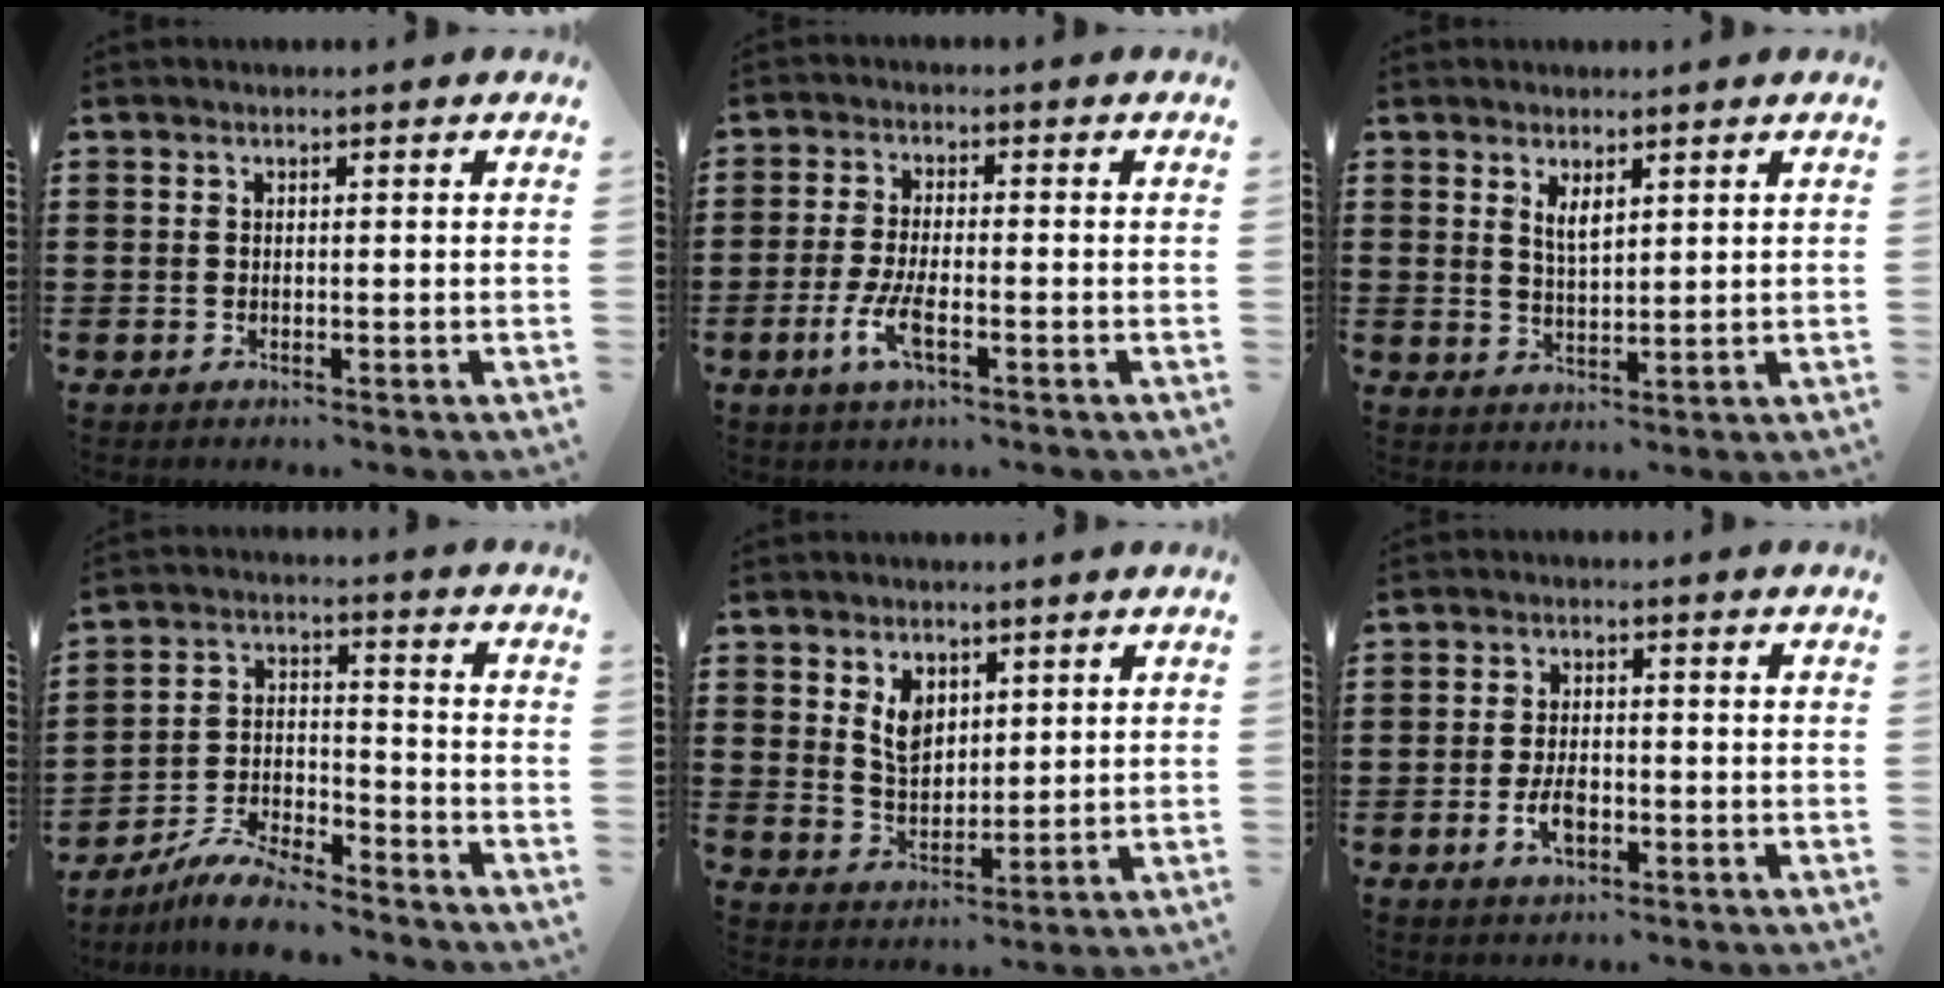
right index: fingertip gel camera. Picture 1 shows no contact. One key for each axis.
{"total": 5.3, "fx": -2.2, "fy": 1.5, "fz": 4.6, "tx": -0.102, "ty": -0.010, "tz": -0.044}
{"total": 2.8, "fx": 1.7, "fy": 1.0, "fz": 1.9, "tx": -0.041, "ty": 0.004, "tz": 0.030}
{"total": 7.6, "fx": -7.0, "fy": 1.5, "fz": 2.6, "tx": -0.056, "ty": 0.015, "tz": -0.136}
{"total": 5.1, "fx": 2.3, "fy": 3.4, "fz": 3.0, "tx": -0.062, "ty": 0.007, "tz": 0.041}
{"total": 4.1, "fx": -1.3, "fy": 2.1, "fz": 3.3, "tx": -0.072, "ty": 0.000, "tz": -0.027}